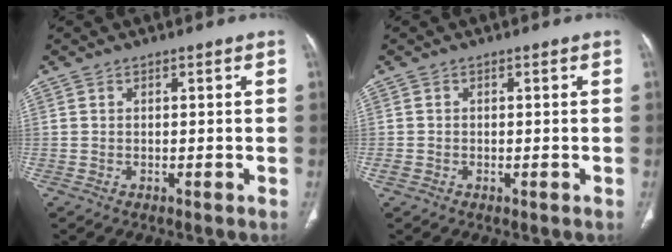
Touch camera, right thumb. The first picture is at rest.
{"total": 1.0, "force": [-0.4, 0.8, 0.5], "torque": [-0.013, 0.002, -0.006]}